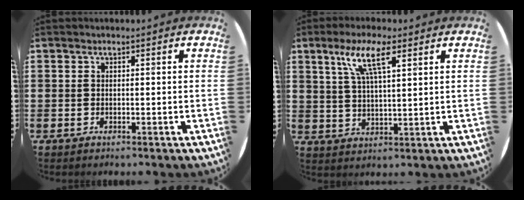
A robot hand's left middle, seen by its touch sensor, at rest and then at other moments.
{"total": 7.3, "force": [4.2, 1.7, 5.7], "torque": [-0.125, 0.010, 0.071]}